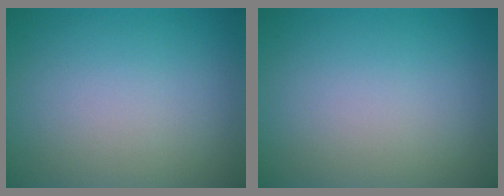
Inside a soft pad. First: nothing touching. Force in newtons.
{"total": 0.0}